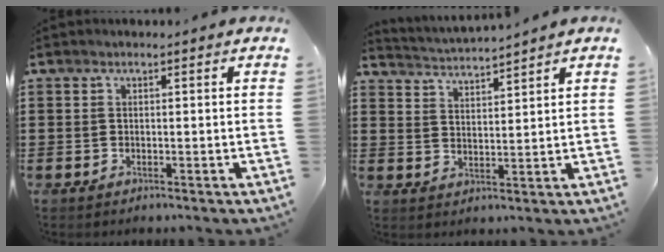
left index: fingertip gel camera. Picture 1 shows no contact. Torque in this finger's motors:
{"motor_torque": [0.17, -0.16, 0.13, 0.04]}